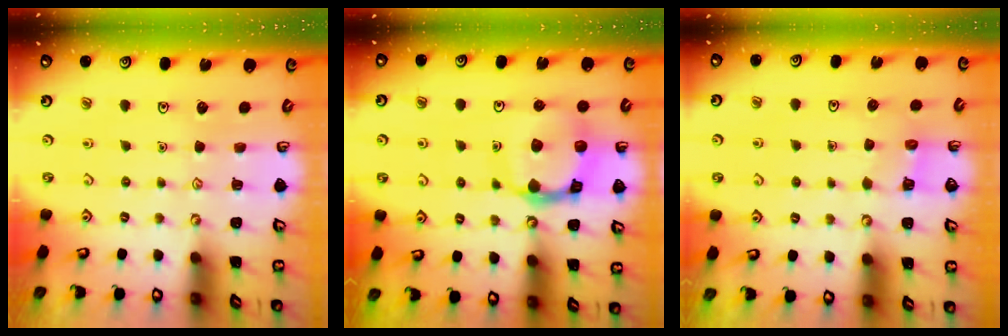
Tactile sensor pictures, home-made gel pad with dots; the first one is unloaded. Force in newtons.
{"total": 13.0, "press": 12.9, "slide": 1.5}
{"total": 2.5, "press": 2.5, "slide": 0.1}